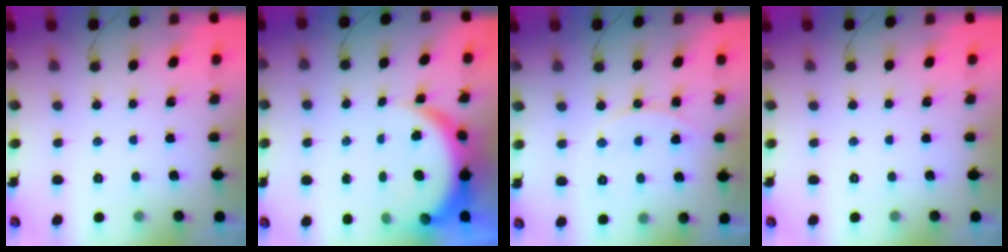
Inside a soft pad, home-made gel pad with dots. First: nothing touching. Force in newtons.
{"total": 7.4, "press": 7.3, "slide": 1.0}
{"total": 11.0, "press": 10.9, "slide": 1.0}
{"total": 0.0}